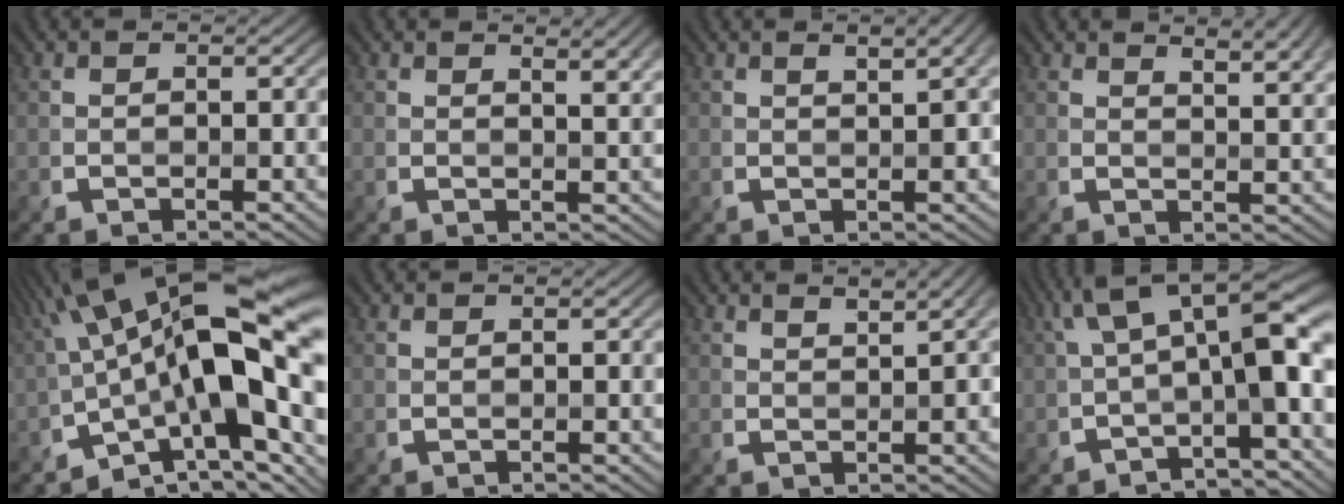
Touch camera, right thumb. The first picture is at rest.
{"total": 3.2, "force": [2.1, 0.8, 2.3], "torque": [-0.034, 0.000, 0.035]}
{"total": 3.1, "force": [1.5, 0.7, 2.6], "torque": [-0.039, 0.004, 0.023]}
{"total": 5.6, "force": [3.9, 1.5, 3.8], "torque": [-0.059, 0.003, 0.062]}
{"total": 18.7, "force": [-1.5, 7.4, 17.1], "torque": [-0.246, 0.015, -0.037]}
{"total": 0.0}
{"total": 2.4, "force": [1.6, 0.4, 1.7], "torque": [-0.029, 0.005, 0.028]}
{"total": 9.2, "force": [0.3, 2.8, 8.8], "torque": [-0.143, 0.017, -0.004]}